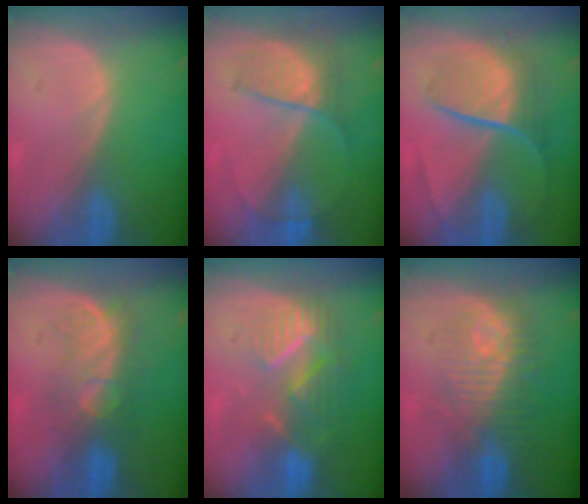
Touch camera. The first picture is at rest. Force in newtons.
{"total": 6.1, "press": 6.0, "slide": 1.1}
{"total": 9.3, "press": 7.8, "slide": 5.2}
{"total": 7.6, "press": 7.3, "slide": 2.1}
{"total": 8.9, "press": 7.8, "slide": 4.4}
{"total": 9.1, "press": 8.9, "slide": 2.0}